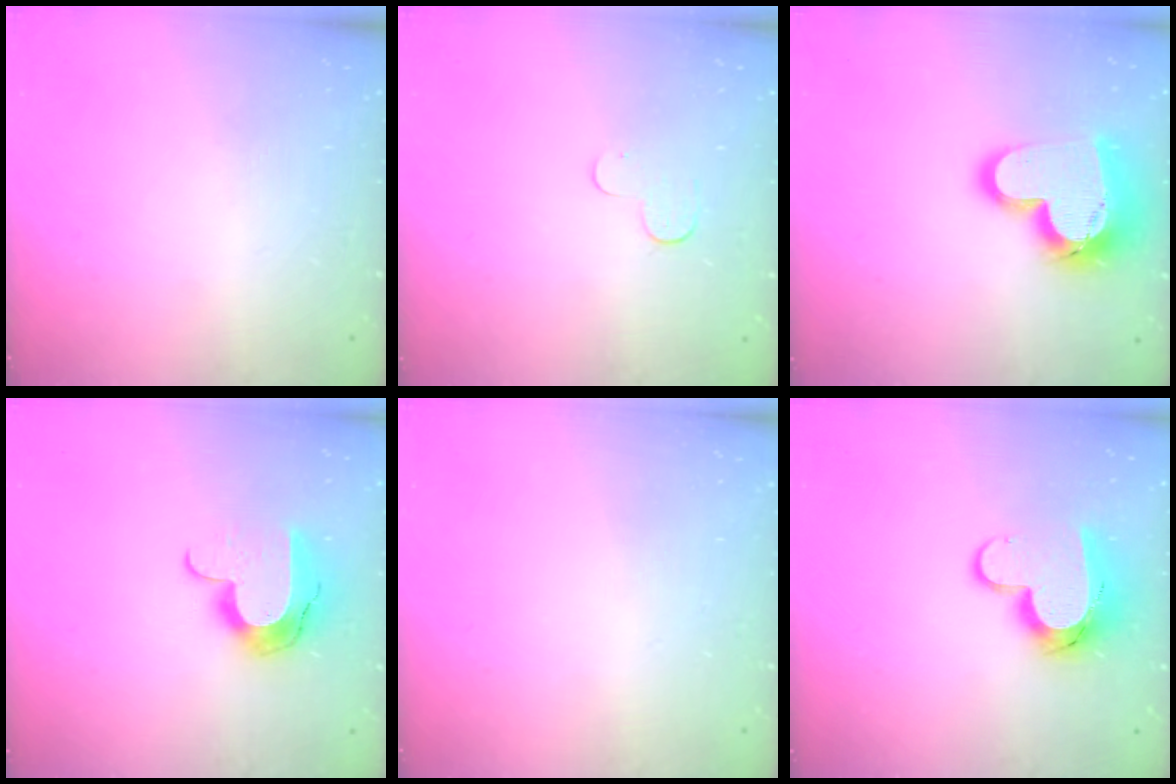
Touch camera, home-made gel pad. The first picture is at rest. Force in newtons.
{"total": 3.1, "press": 3.1, "slide": 0.3}
{"total": 17.4, "press": 17.4, "slide": 1.3}
{"total": 10.5, "press": 10.5, "slide": 0.8}
{"total": 0.8, "press": 0.5, "slide": 0.6}
{"total": 11.9, "press": 11.8, "slide": 1.1}